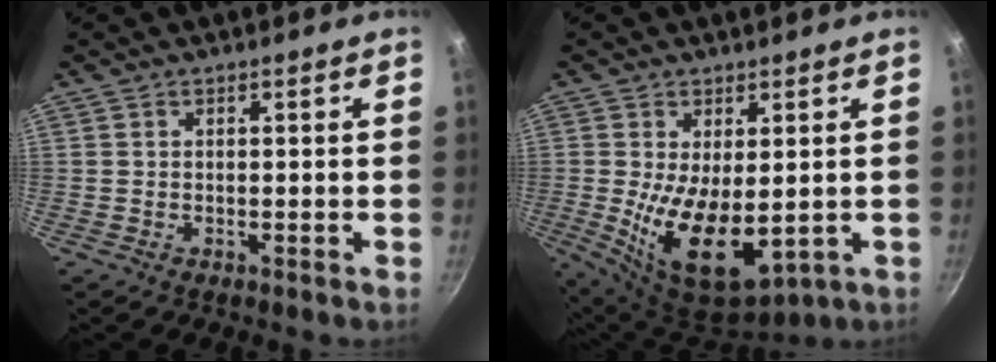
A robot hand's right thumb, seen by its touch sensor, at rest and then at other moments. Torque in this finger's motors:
{"motor_torque": [-0.66, 1.54, 0.32, 0.11, 0.20]}